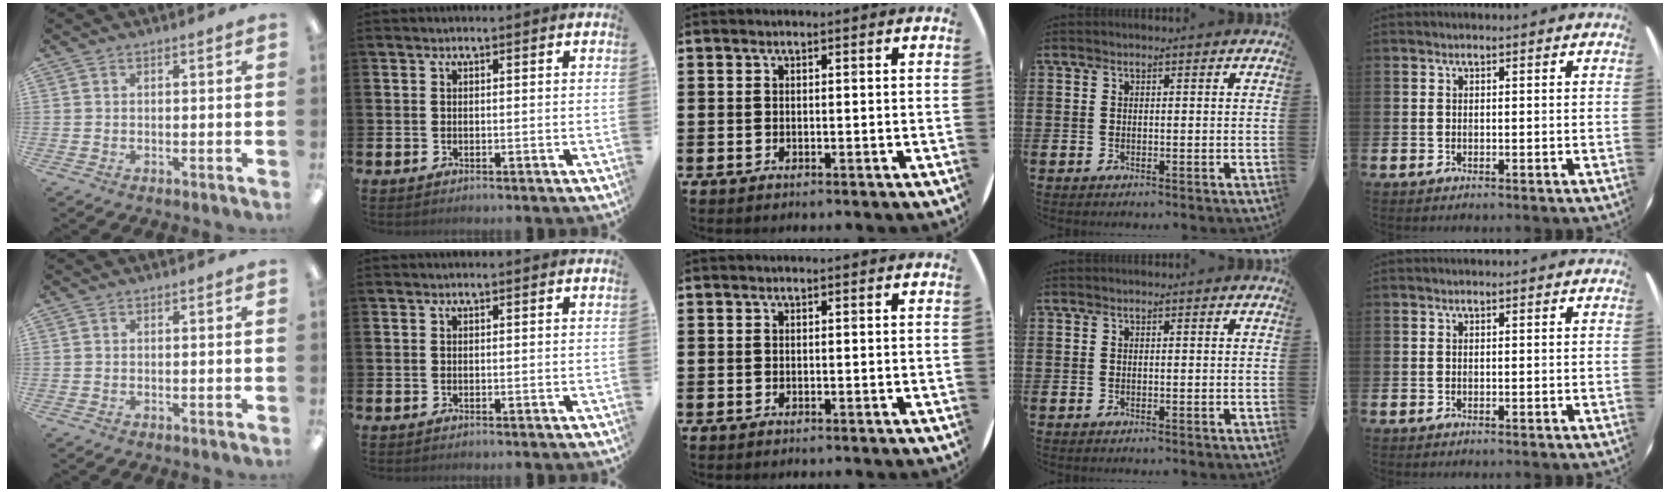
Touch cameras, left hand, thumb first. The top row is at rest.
{}